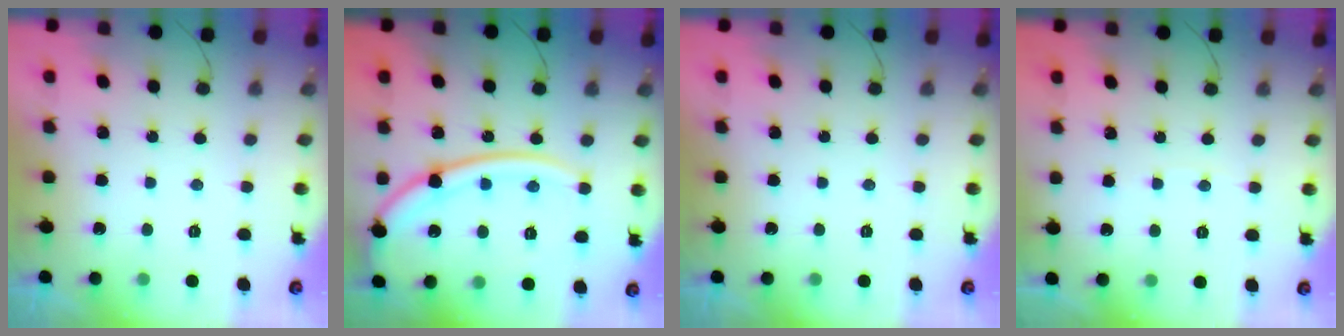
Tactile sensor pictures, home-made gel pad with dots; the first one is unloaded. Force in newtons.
{"total": 17.1, "press": 17.1, "slide": 1.3}
{"total": 0.0}
{"total": 1.6, "press": 1.6, "slide": 0.2}